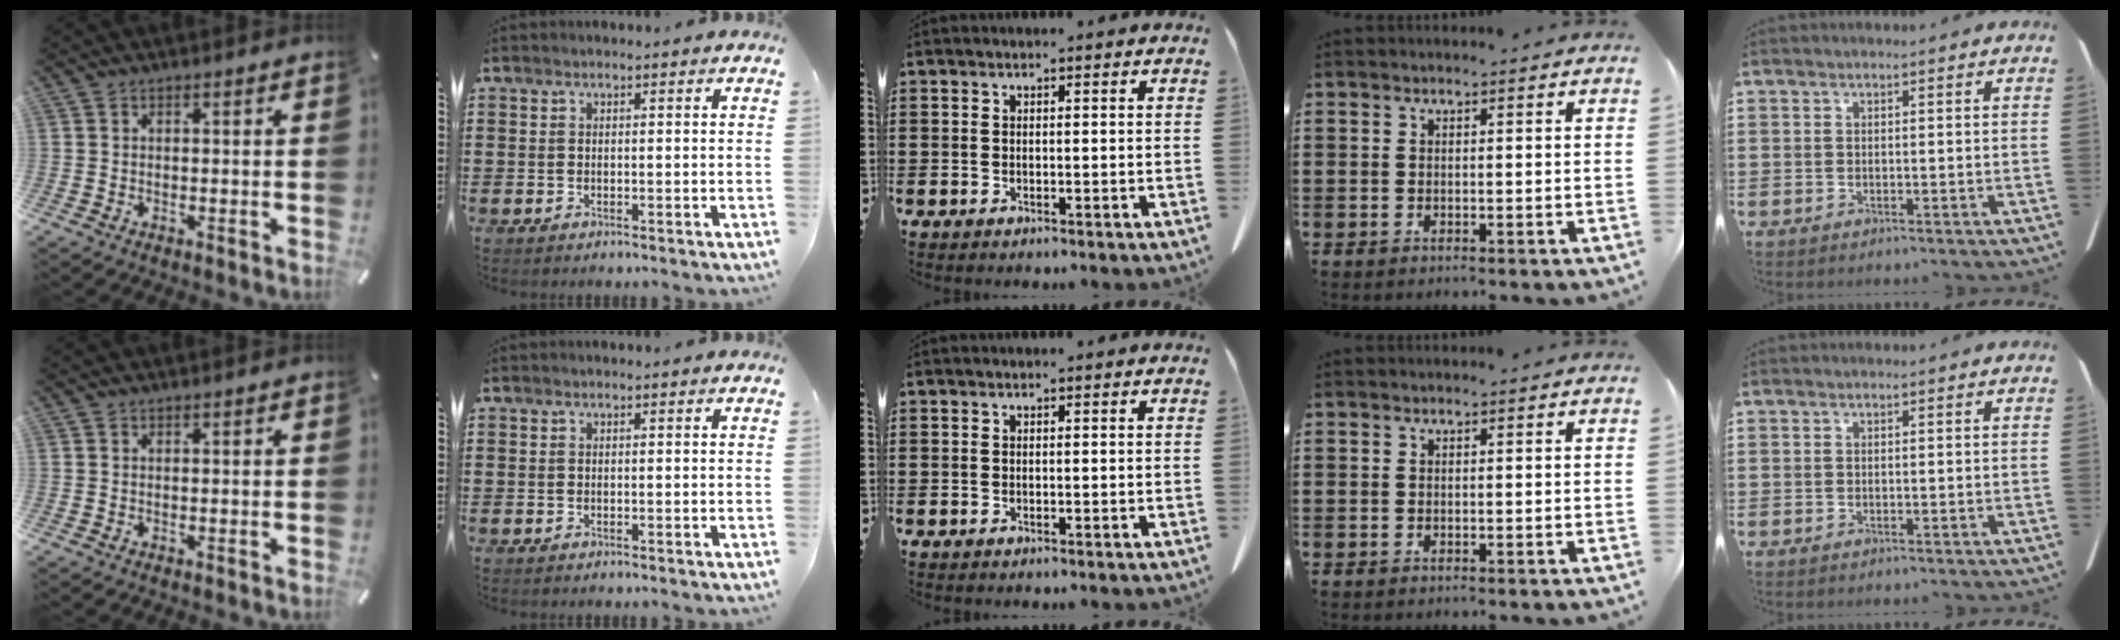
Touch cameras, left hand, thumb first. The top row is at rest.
{}